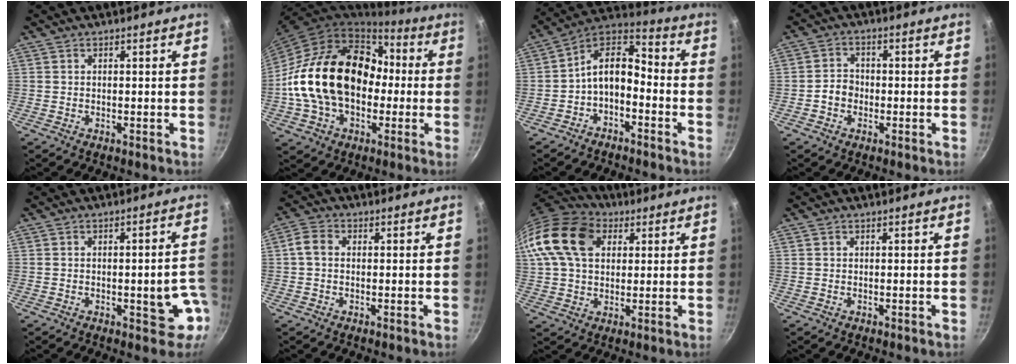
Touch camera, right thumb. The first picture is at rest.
{"total": 24.5, "force": [-0.6, 17.4, 17.3], "torque": [-0.283, 0.058, -0.007]}
{"total": 10.0, "force": [-3.4, 6.0, 7.2], "torque": [-0.119, 0.067, -0.070]}
{"total": 3.5, "force": [-1.1, 2.9, 1.6], "torque": [-0.007, 0.019, -0.022]}
{"total": 7.7, "force": [-2.2, 3.4, 6.6], "torque": [-0.039, 0.029, -0.024]}
{"total": 3.4, "force": [0.0, 2.6, 2.2], "torque": [-0.047, 0.010, -0.007]}
{"total": 18.4, "force": [5.7, 13.0, 11.7], "torque": [-0.219, 0.018, 0.092]}
{"total": 0.0}